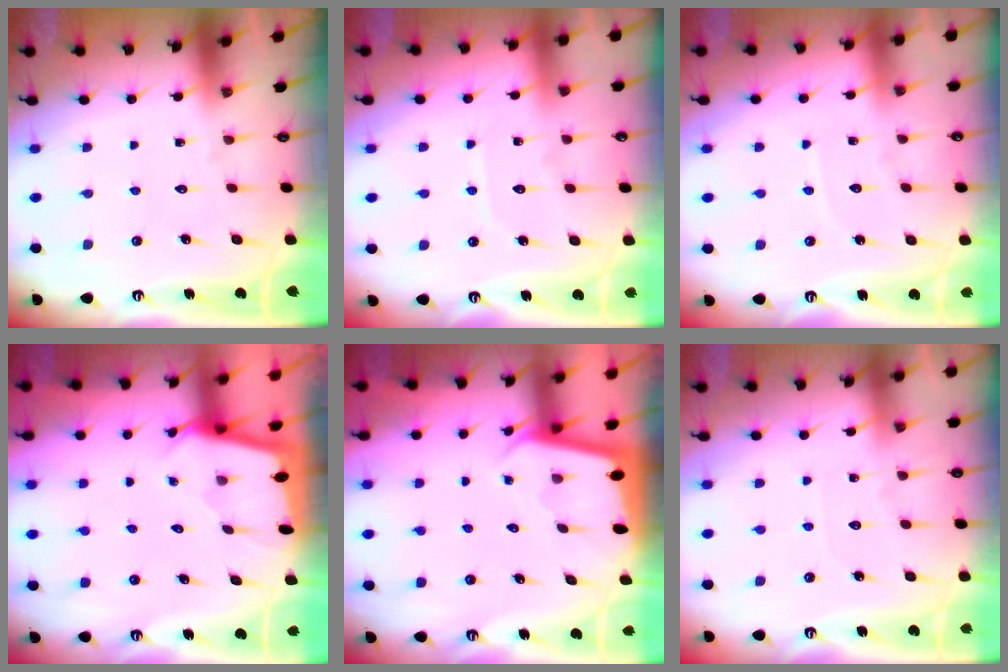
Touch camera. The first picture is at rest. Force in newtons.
{"total": 4.8, "press": 4.8, "slide": 0.5}
{"total": 3.3, "press": 3.3, "slide": 0.2}
{"total": 1.6, "press": 1.6, "slide": 0.2}
{"total": 2.0, "press": 2.0, "slide": 0.0}
{"total": 3.7, "press": 3.6, "slide": 0.4}